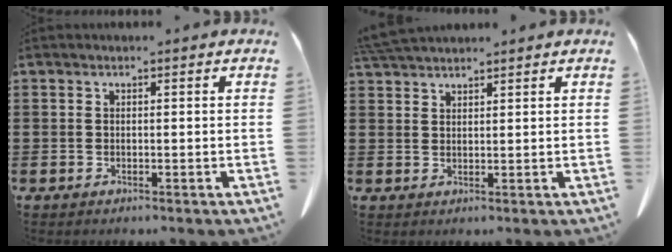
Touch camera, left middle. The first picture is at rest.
{"total": 3.7, "force": [3.4, 0.4, 1.1], "torque": [-0.032, -0.005, 0.067]}